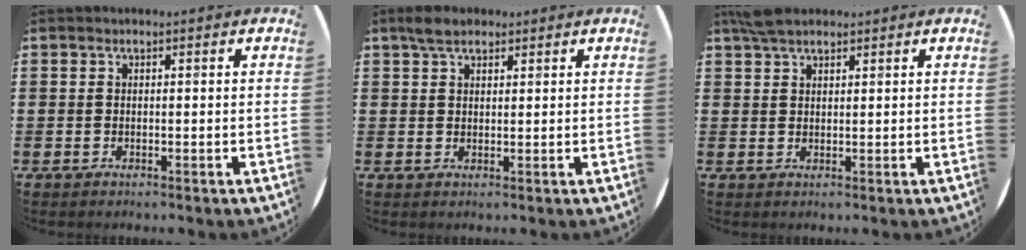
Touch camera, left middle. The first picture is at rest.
{"total": 3.1, "force": [2.4, 1.3, 1.4], "torque": [-0.023, 0.005, 0.042]}
{"total": 3.4, "force": [2.7, 1.2, 1.6], "torque": [-0.037, 0.007, 0.051]}